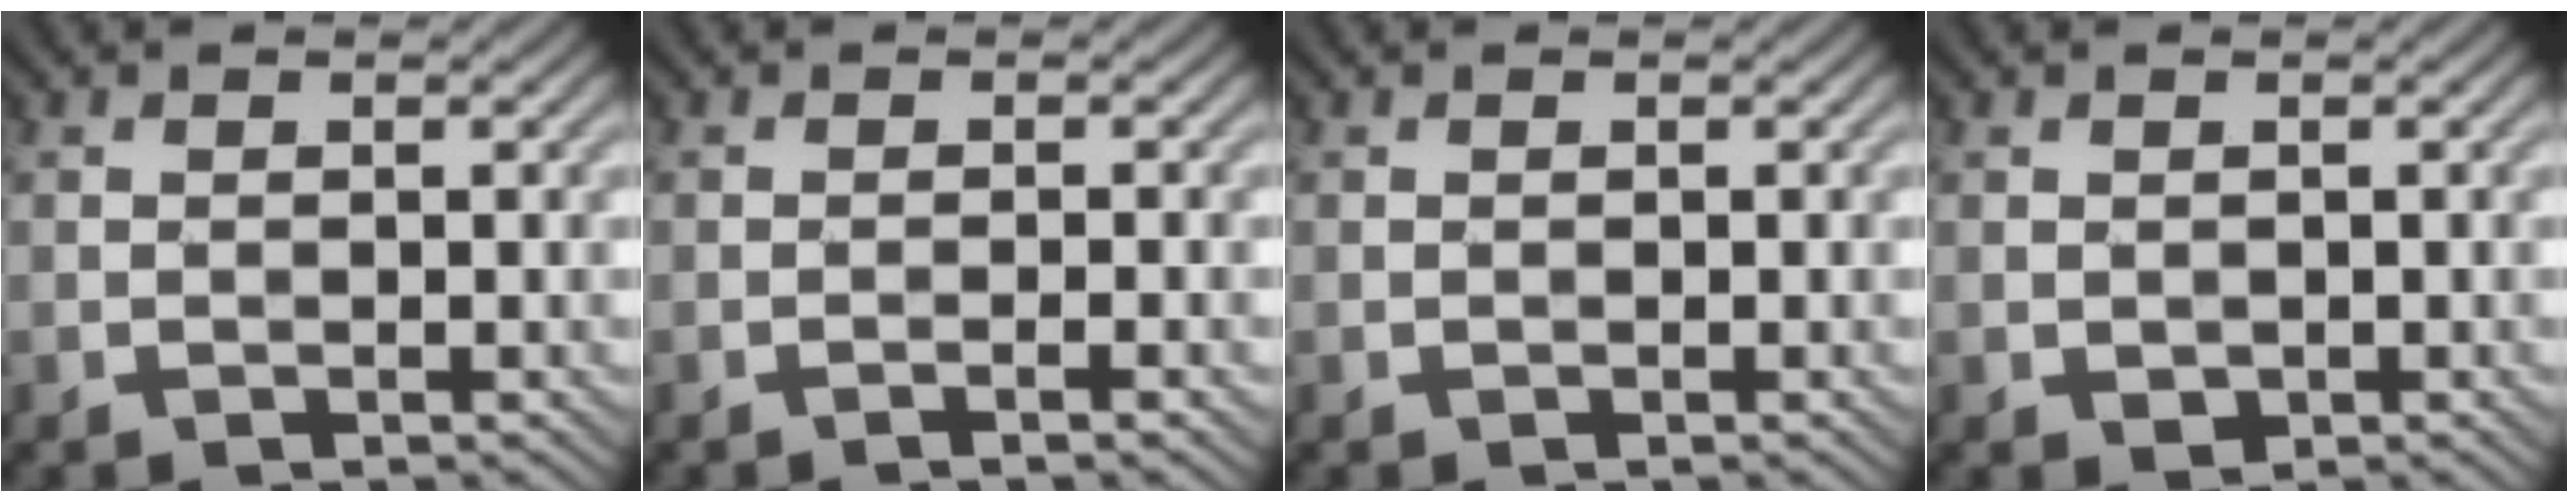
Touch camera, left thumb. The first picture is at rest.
{"total": 1.4, "force": [-0.8, 0.0, 1.2], "torque": [-0.018, 0.006, -0.019]}
{"total": 0.0}
{"total": 0.8, "force": [0.1, 0.6, 0.4], "torque": [-0.010, -0.004, 0.006]}